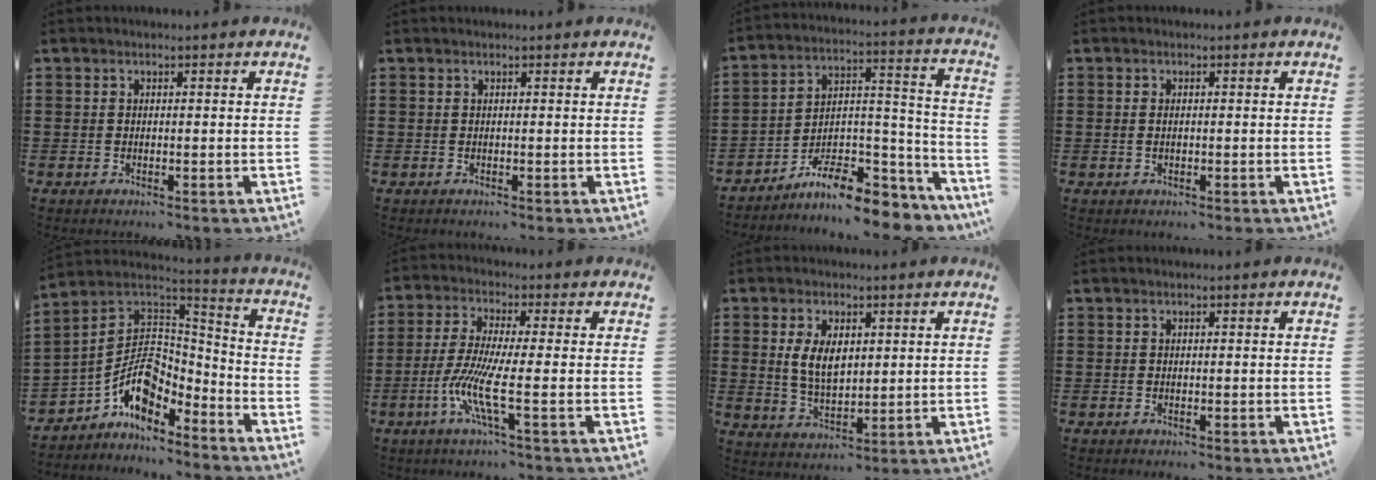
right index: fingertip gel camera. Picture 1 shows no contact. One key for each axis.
{"total": 0.0}
{"total": 9.0, "fx": -7.9, "fy": 2.6, "fz": 3.3, "tx": -0.038, "ty": 0.025, "tz": -0.146}
{"total": 0.9, "fx": 0.0, "fy": 0.4, "fz": 0.8, "tx": -0.018, "ty": 0.003, "tz": -0.001}
{"total": 8.4, "fx": -4.0, "fy": 5.3, "fz": 5.1, "tx": -0.127, "ty": -0.009, "tz": -0.082}
{"total": 8.1, "fx": -2.6, "fy": 0.6, "fz": 7.7, "tx": -0.171, "ty": -0.022, "tz": -0.056}
{"total": 5.7, "fx": 1.3, "fy": 3.2, "fz": 4.6, "tx": -0.097, "ty": 0.003, "tz": 0.018}
{"total": 0.0}